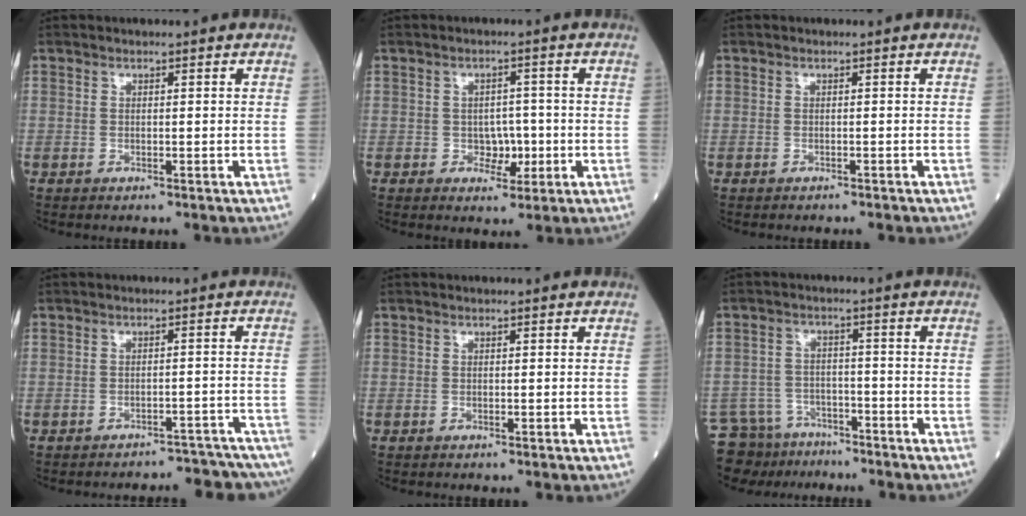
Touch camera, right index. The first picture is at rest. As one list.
[{"total": 3.7, "force": [-0.8, 2.5, 2.6], "torque": [-0.027, 0.005, -0.009]}, {"total": 1.1, "force": [-1.0, 0.1, 0.4], "torque": [-0.011, -0.003, -0.012]}, {"total": 11.0, "force": [-10.6, 2.6, 1.5], "torque": [-0.005, 0.016, -0.112]}, {"total": 0.0}, {"total": 8.9, "force": [-7.6, 4.5, 0.5], "torque": [-0.021, 0.017, -0.120]}]